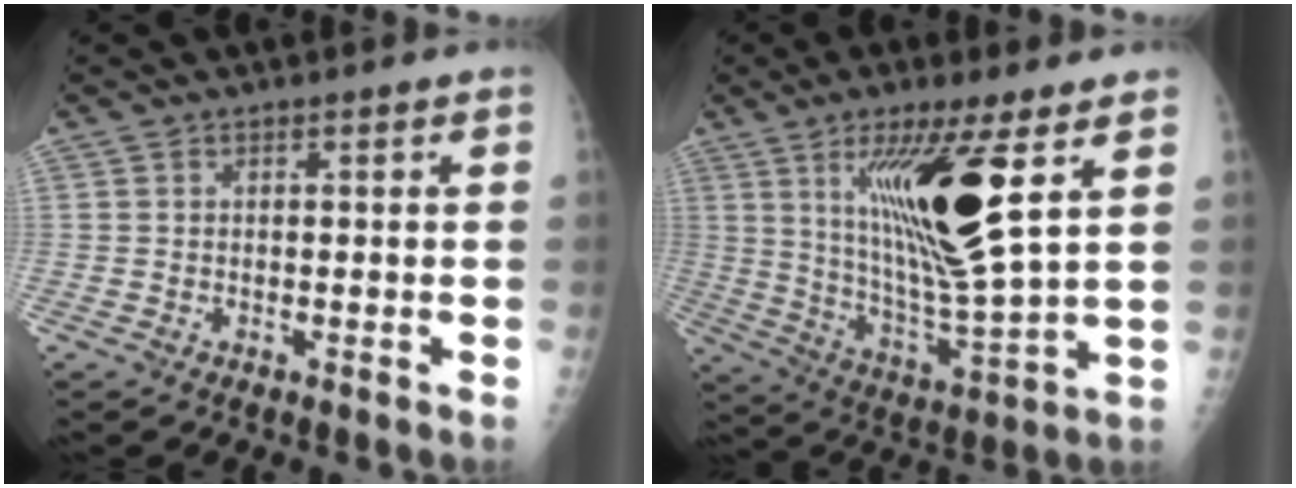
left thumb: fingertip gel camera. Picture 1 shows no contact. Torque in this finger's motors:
{"motor_torque": [2.23, 2.78, 2.07, -0.51, 0.52]}